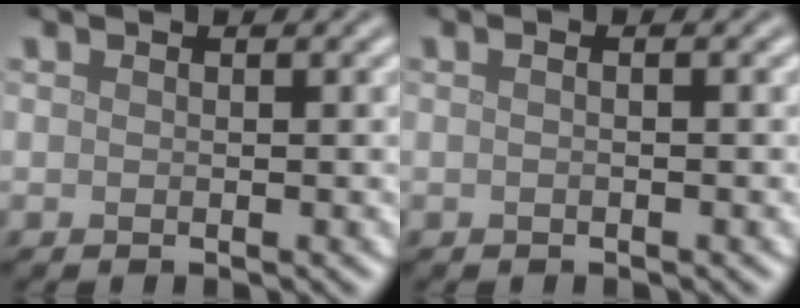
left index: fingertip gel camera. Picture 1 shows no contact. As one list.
[{"total": 1.4, "force": [0.3, 0.7, 1.2], "torque": [-0.007, -0.008, -0.011]}]